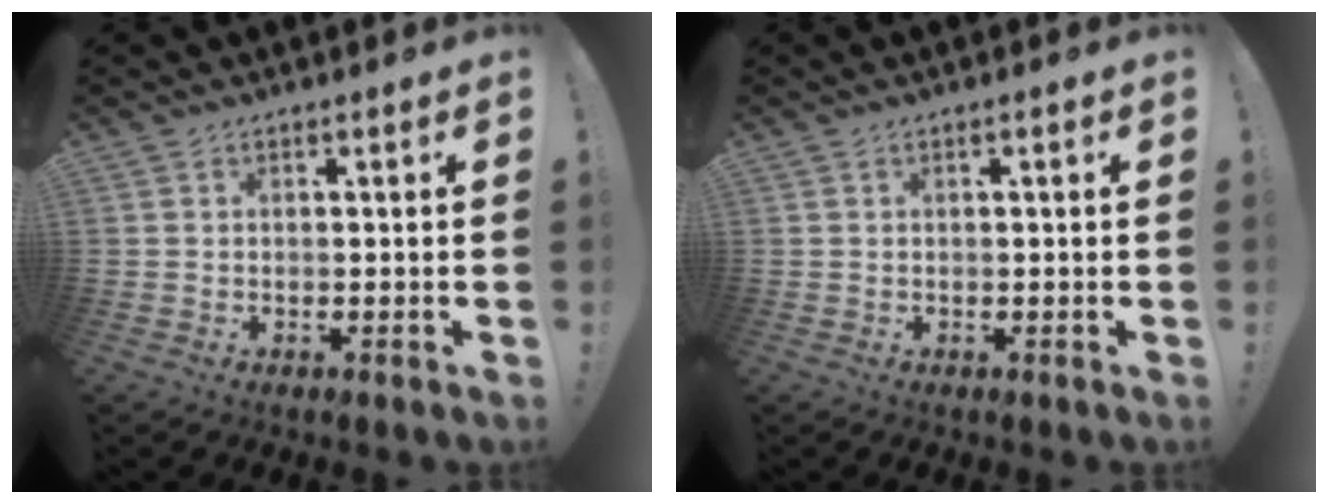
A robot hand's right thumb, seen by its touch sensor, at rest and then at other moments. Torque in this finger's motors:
{"motor_torque": [-0.07, -0.03, -0.15, -0.10, -0.02]}